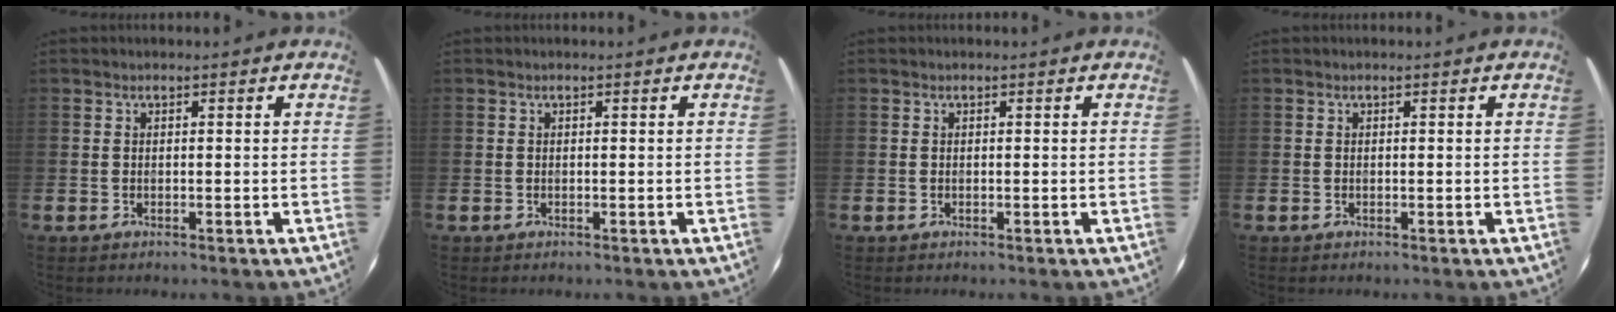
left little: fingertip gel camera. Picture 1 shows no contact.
{"total": 0.0}
{"total": 0.0}
{"total": 0.0}